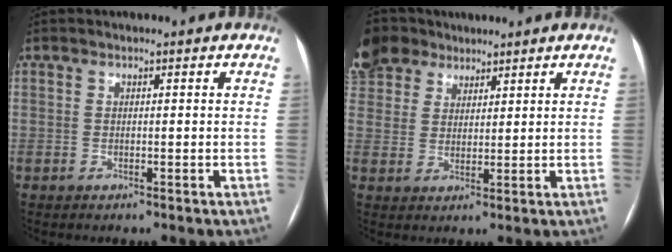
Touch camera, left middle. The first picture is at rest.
{"total": 8.2, "force": [6.3, 4.8, 1.7], "torque": [-0.052, 0.022, 0.131]}